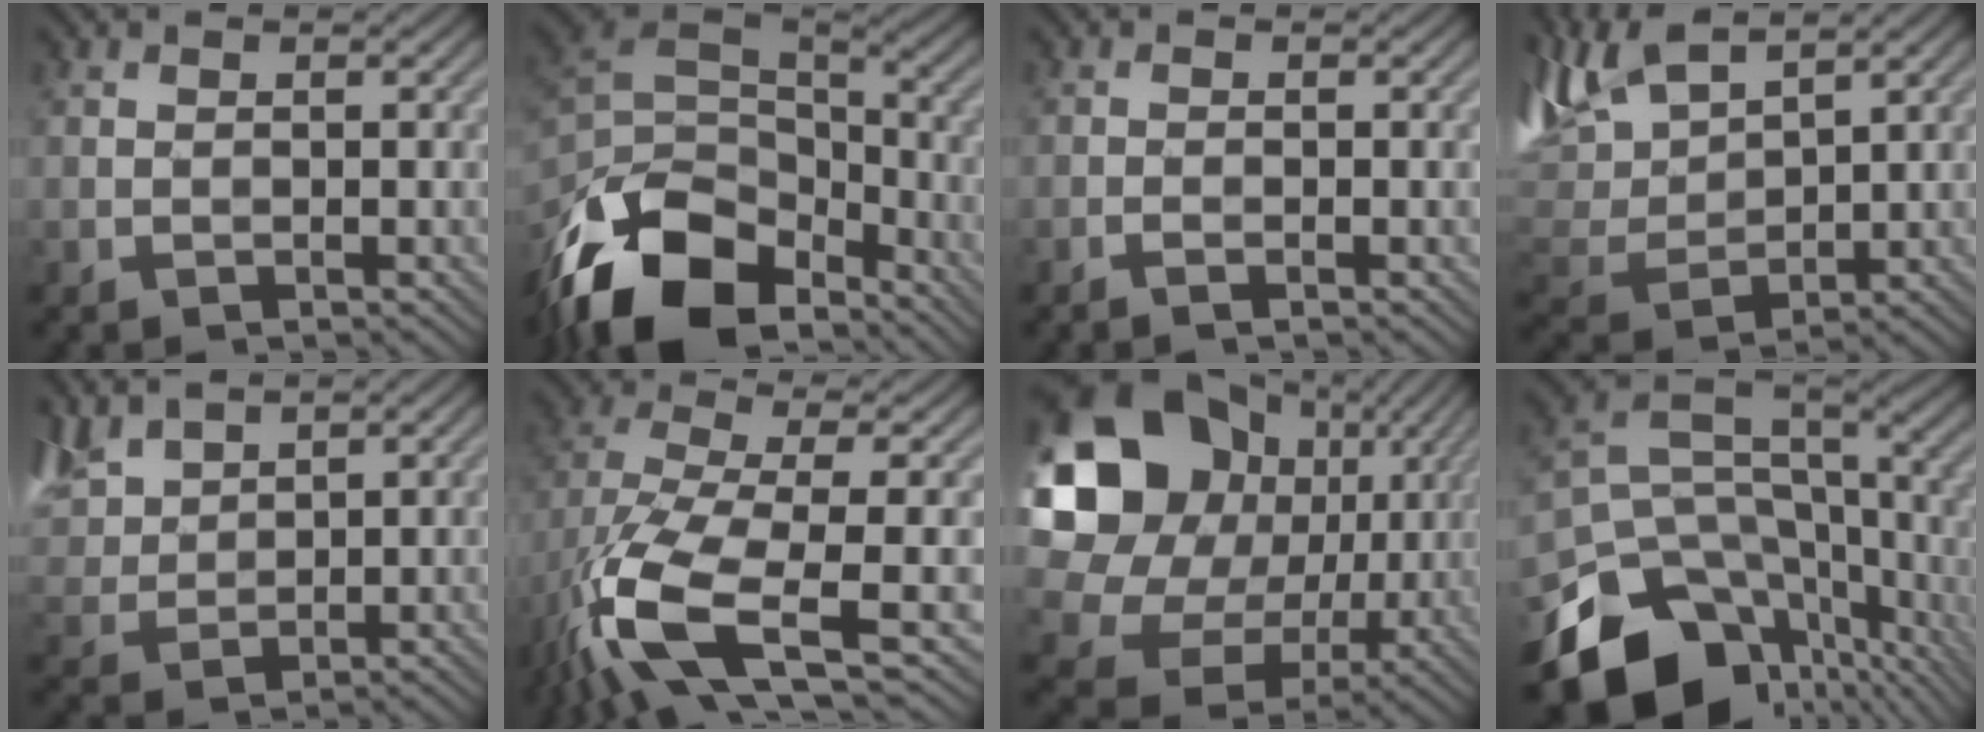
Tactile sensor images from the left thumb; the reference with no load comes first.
{"total": 15.3, "force": [-9.3, 8.3, 8.9], "torque": [-0.223, -0.019, -0.166]}
{"total": 0.8, "force": [-0.5, -0.3, 0.6], "torque": [-0.014, 0.005, -0.009]}
{"total": 9.7, "force": [7.3, 3.0, 5.6], "torque": [-0.150, 0.019, 0.151]}
{"total": 7.2, "force": [5.3, 3.2, 3.6], "torque": [-0.119, 0.018, 0.116]}
{"total": 12.1, "force": [-4.7, 4.0, 10.4], "torque": [-0.234, -0.016, -0.086]}
{"total": 21.4, "force": [4.8, 18.1, 10.3], "torque": [-0.276, 0.000, 0.110]}
{"total": 15.4, "force": [-8.4, 10.1, 8.0], "torque": [-0.197, -0.038, -0.117]}